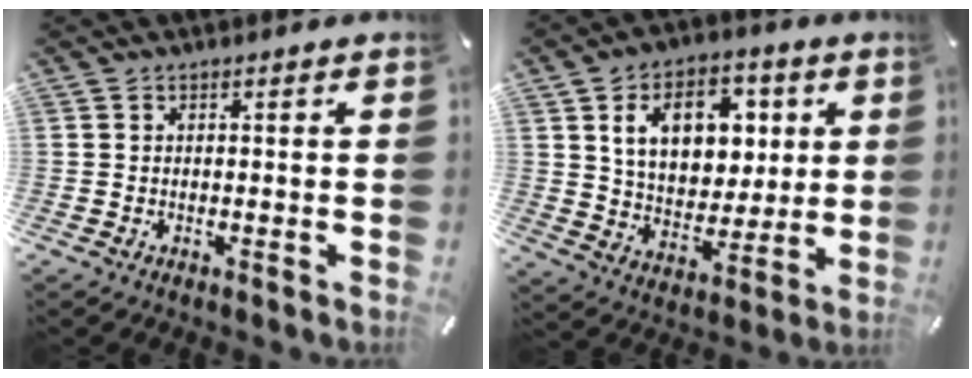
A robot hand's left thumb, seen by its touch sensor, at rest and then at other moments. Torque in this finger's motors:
{"motor_torque": [2.55, 2.46, 1.17, -1.09, 0.31]}